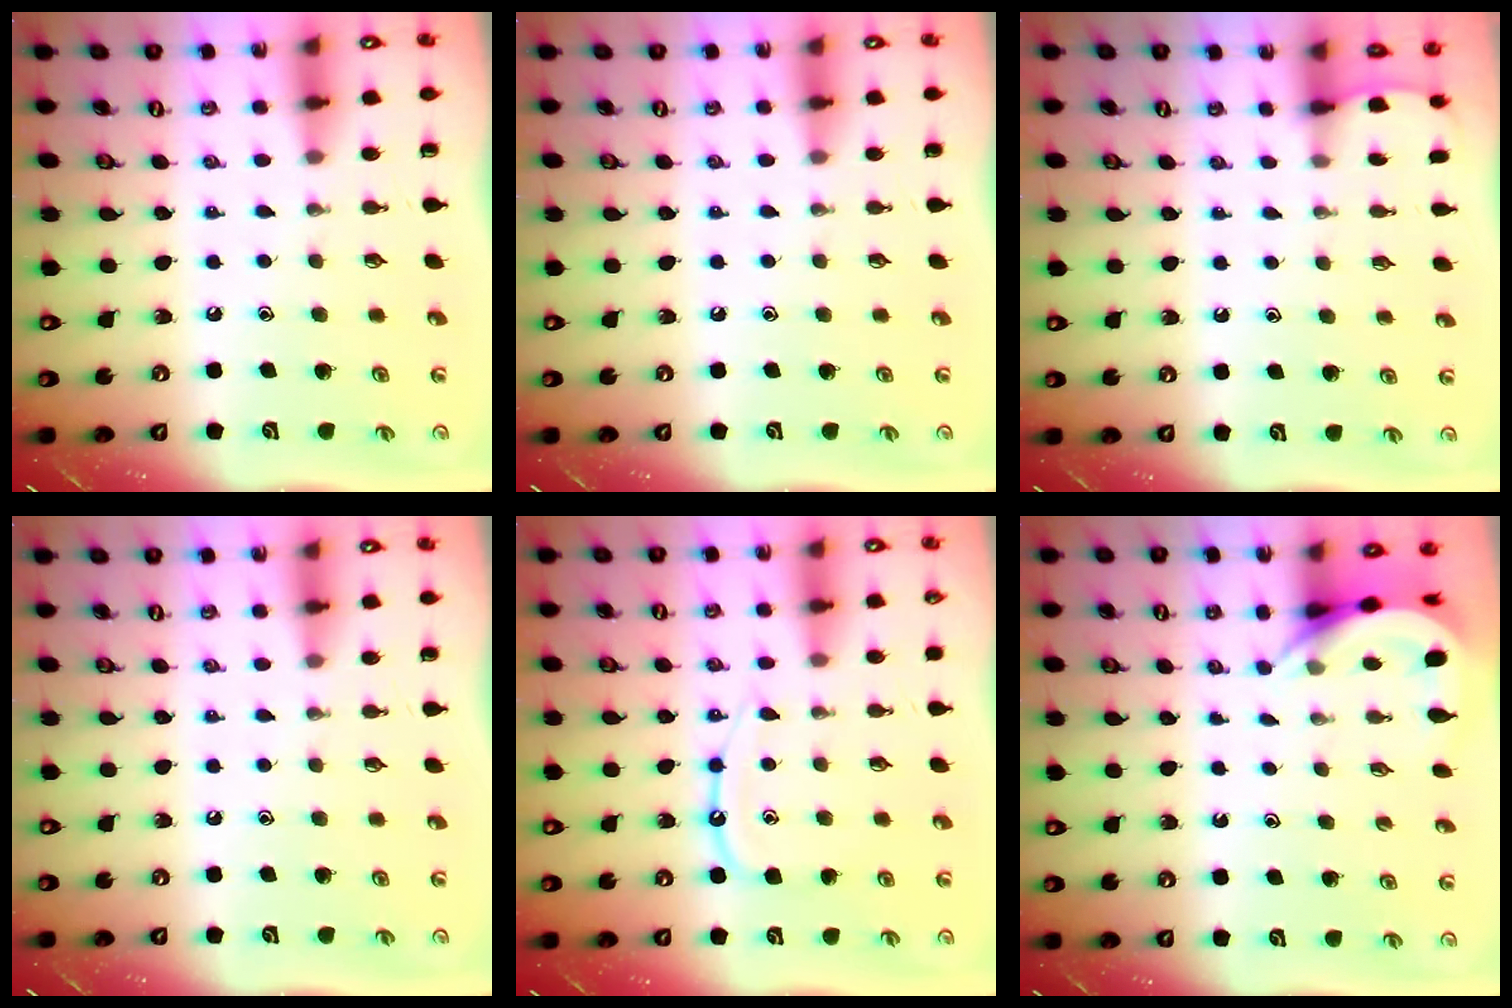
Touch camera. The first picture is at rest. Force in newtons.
{"total": 0.0}
{"total": 2.2, "press": 2.2, "slide": 0.2}
{"total": 0.0}
{"total": 10.8, "press": 10.7, "slide": 1.1}
{"total": 4.5, "press": 4.5, "slide": 0.4}